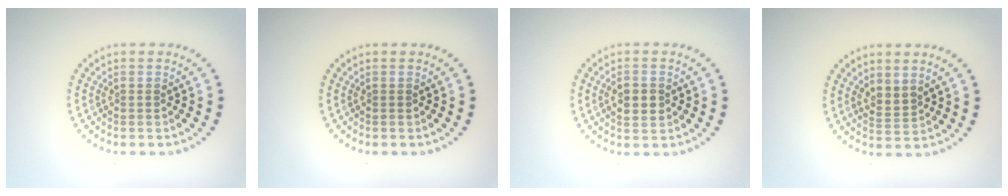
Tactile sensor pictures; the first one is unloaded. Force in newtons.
{"total": 0.0}
{"total": 2.2, "press": 2.2, "slide": 0.0}
{"total": 1.7, "press": 1.4, "slide": 1.0}